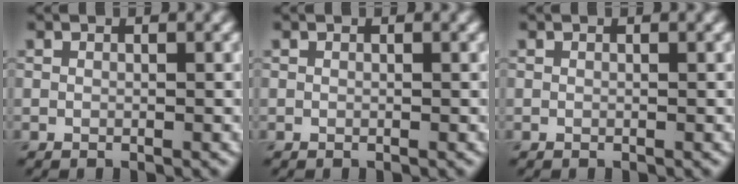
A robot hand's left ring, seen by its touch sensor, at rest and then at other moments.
{"total": 0.0}
{"total": 0.0}